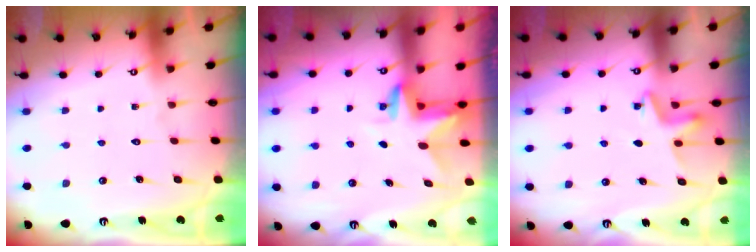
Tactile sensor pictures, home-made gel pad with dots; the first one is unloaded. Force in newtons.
{"total": 3.0, "press": 3.0, "slide": 0.2}
{"total": 4.1, "press": 4.1, "slide": 0.4}